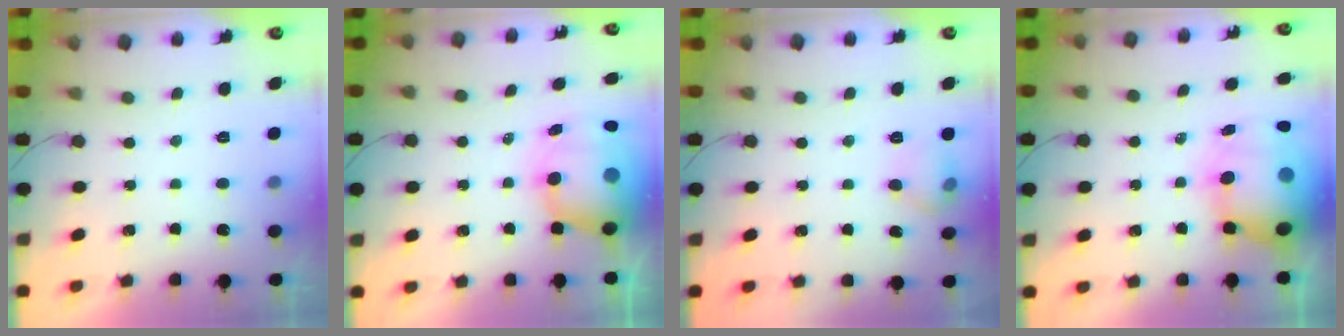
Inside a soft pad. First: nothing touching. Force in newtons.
{"total": 12.6, "press": 12.1, "slide": 3.4}
{"total": 6.5, "press": 6.3, "slide": 1.4}
{"total": 19.4, "press": 18.9, "slide": 4.6}